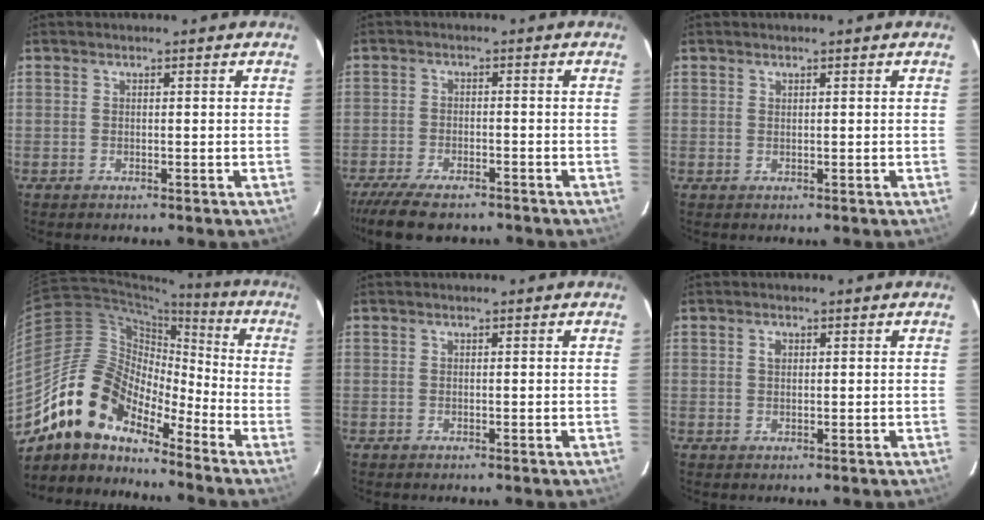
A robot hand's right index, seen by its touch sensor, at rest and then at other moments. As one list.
[{"total": 9.5, "force": [-7.9, 2.6, 4.5], "torque": [-0.114, -0.028, -0.137]}, {"total": 0.0}, {"total": 14.9, "force": [-12.0, 6.4, 6.0], "torque": [-0.108, 0.018, -0.235]}, {"total": 0.0}, {"total": 1.2, "force": [0.3, 0.9, 0.7], "torque": [-0.013, 0.006, 0.005]}]